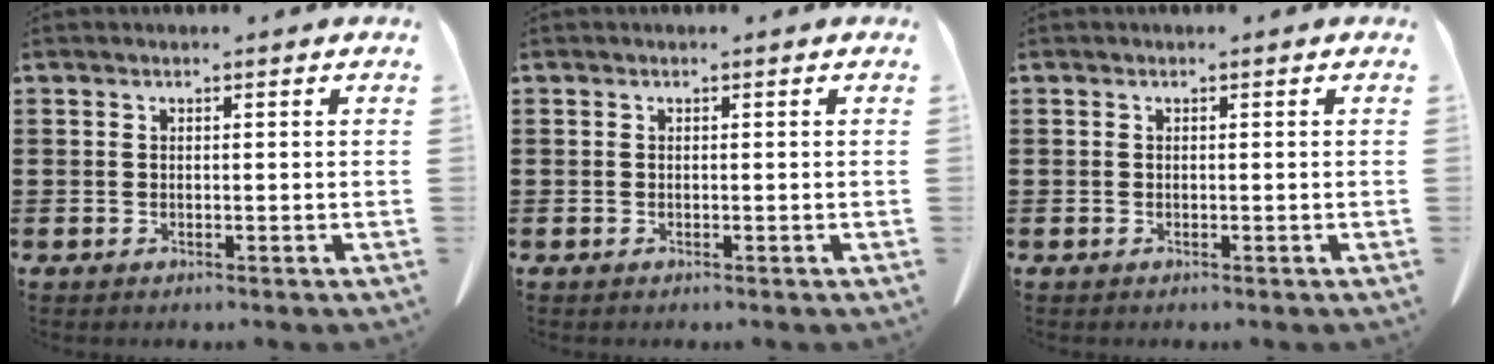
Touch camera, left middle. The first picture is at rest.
{"total": 0.0}
{"total": 0.0}